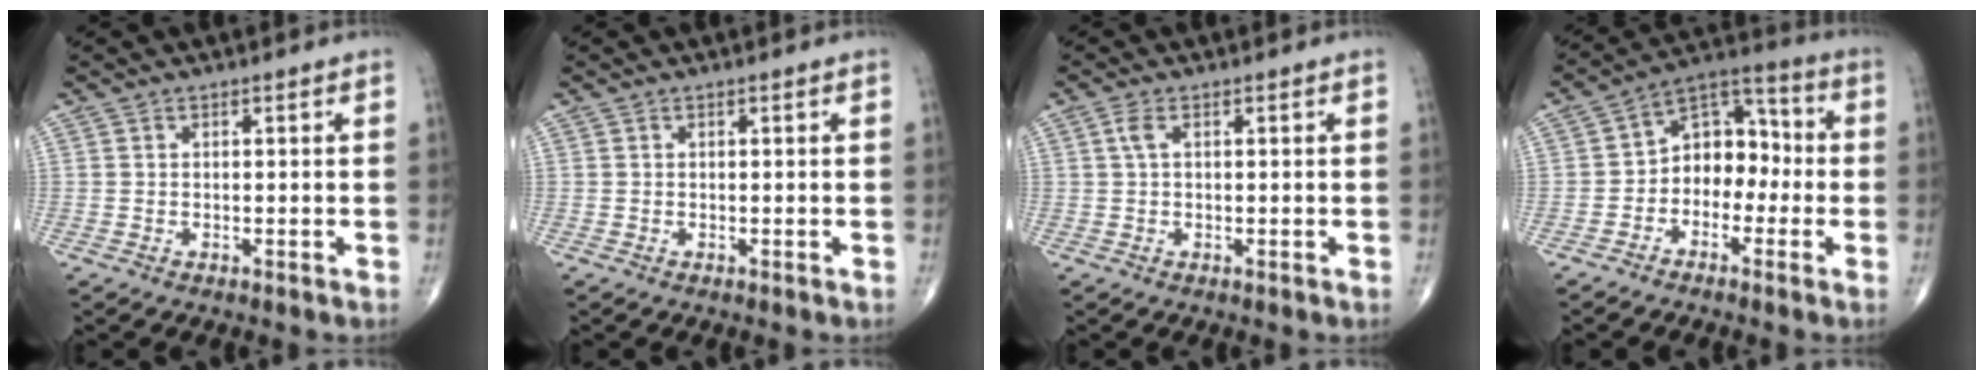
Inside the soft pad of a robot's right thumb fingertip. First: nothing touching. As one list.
[{"total": 0.0}, {"total": 1.8, "force": [0.6, 0.7, 1.5], "torque": [-0.039, 0.006, 0.012]}, {"total": 10.2, "force": [-1.7, 7.4, 6.8], "torque": [-0.067, 0.047, -0.048]}]